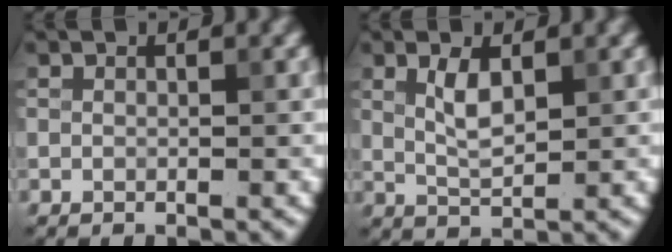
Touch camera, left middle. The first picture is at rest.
{"total": 2.6, "force": [1.0, 1.0, 2.2], "torque": [-0.046, 0.000, 0.021]}